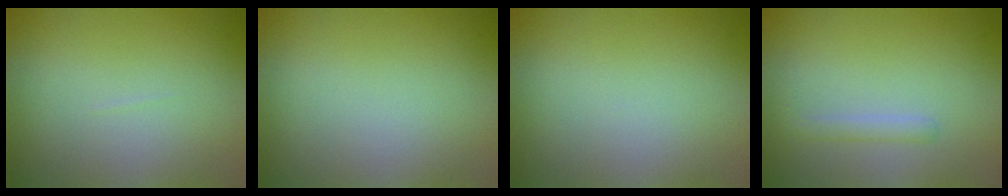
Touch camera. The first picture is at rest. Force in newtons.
{"total": 0.0}
{"total": 0.0}
{"total": 1.2, "press": 1.2, "slide": 0.1}